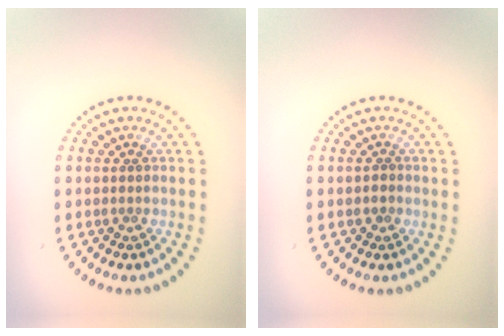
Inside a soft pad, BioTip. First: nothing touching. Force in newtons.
{"total": 0.5, "press": 0.4, "slide": 0.4}